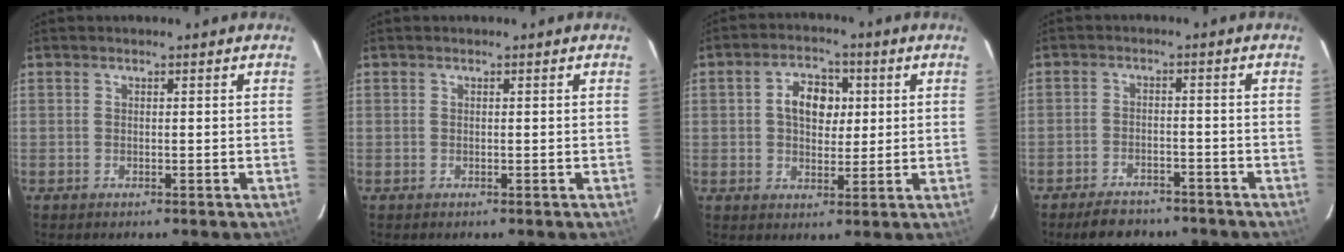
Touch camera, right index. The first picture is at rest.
{"total": 0.0}
{"total": 7.3, "force": [1.4, 5.1, 5.1], "torque": [-0.086, 0.022, 0.026]}
{"total": 8.4, "force": [-7.0, 3.6, 3.0], "torque": [-0.074, 0.002, -0.099]}